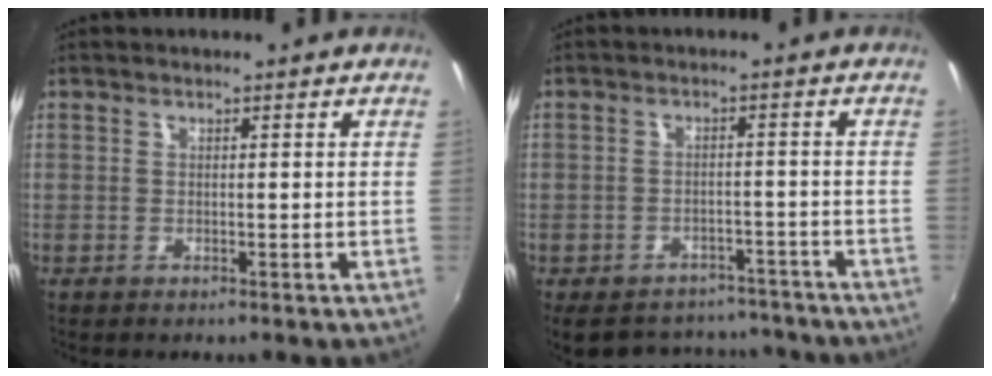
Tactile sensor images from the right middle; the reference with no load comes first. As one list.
[{"total": 14.8, "force": [-11.4, 8.1, 4.7], "torque": [-0.106, 0.026, -0.140]}]